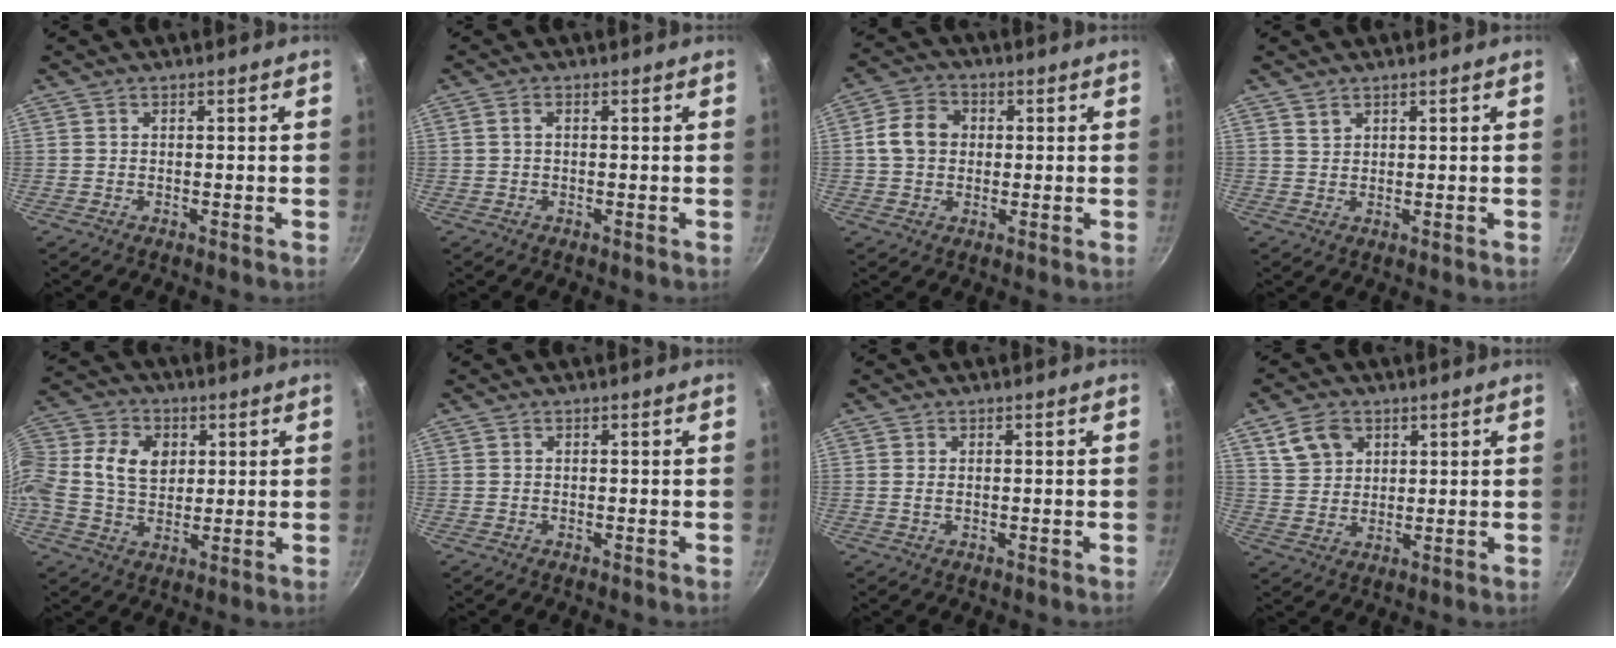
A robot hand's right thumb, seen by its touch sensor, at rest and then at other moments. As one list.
[{"total": 1.1, "force": [0.1, 0.6, 0.9], "torque": [-0.017, 0.005, 0.003]}, {"total": 7.8, "force": [0.7, 6.4, 4.4], "torque": [-0.058, 0.013, 0.001]}, {"total": 1.7, "force": [1.2, 1.1, 0.6], "torque": [-0.005, -0.002, 0.023]}, {"total": 16.7, "force": [2.7, 12.7, 10.5], "torque": [-0.227, 0.032, 0.040]}, {"total": 0.0}, {"total": 0.8, "force": [0.1, 0.5, 0.7], "torque": [-0.013, 0.000, 0.002]}, {"total": 7.2, "force": [3.5, 5.3, 3.4], "torque": [-0.045, -0.004, 0.071]}]